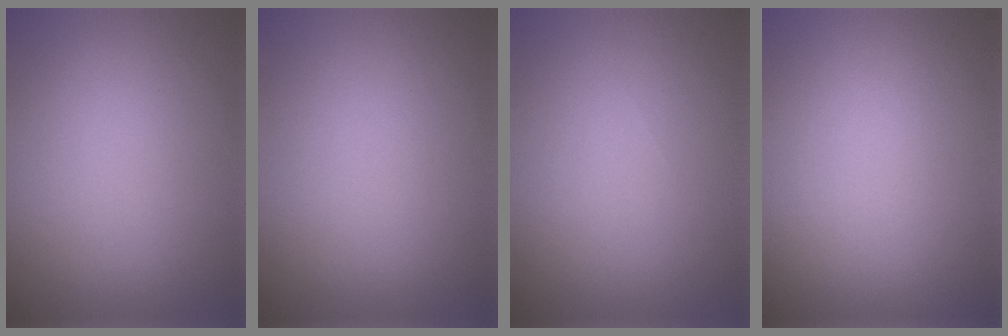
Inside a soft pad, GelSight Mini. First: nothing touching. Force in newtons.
{"total": 0.0}
{"total": 0.0}
{"total": 0.0}